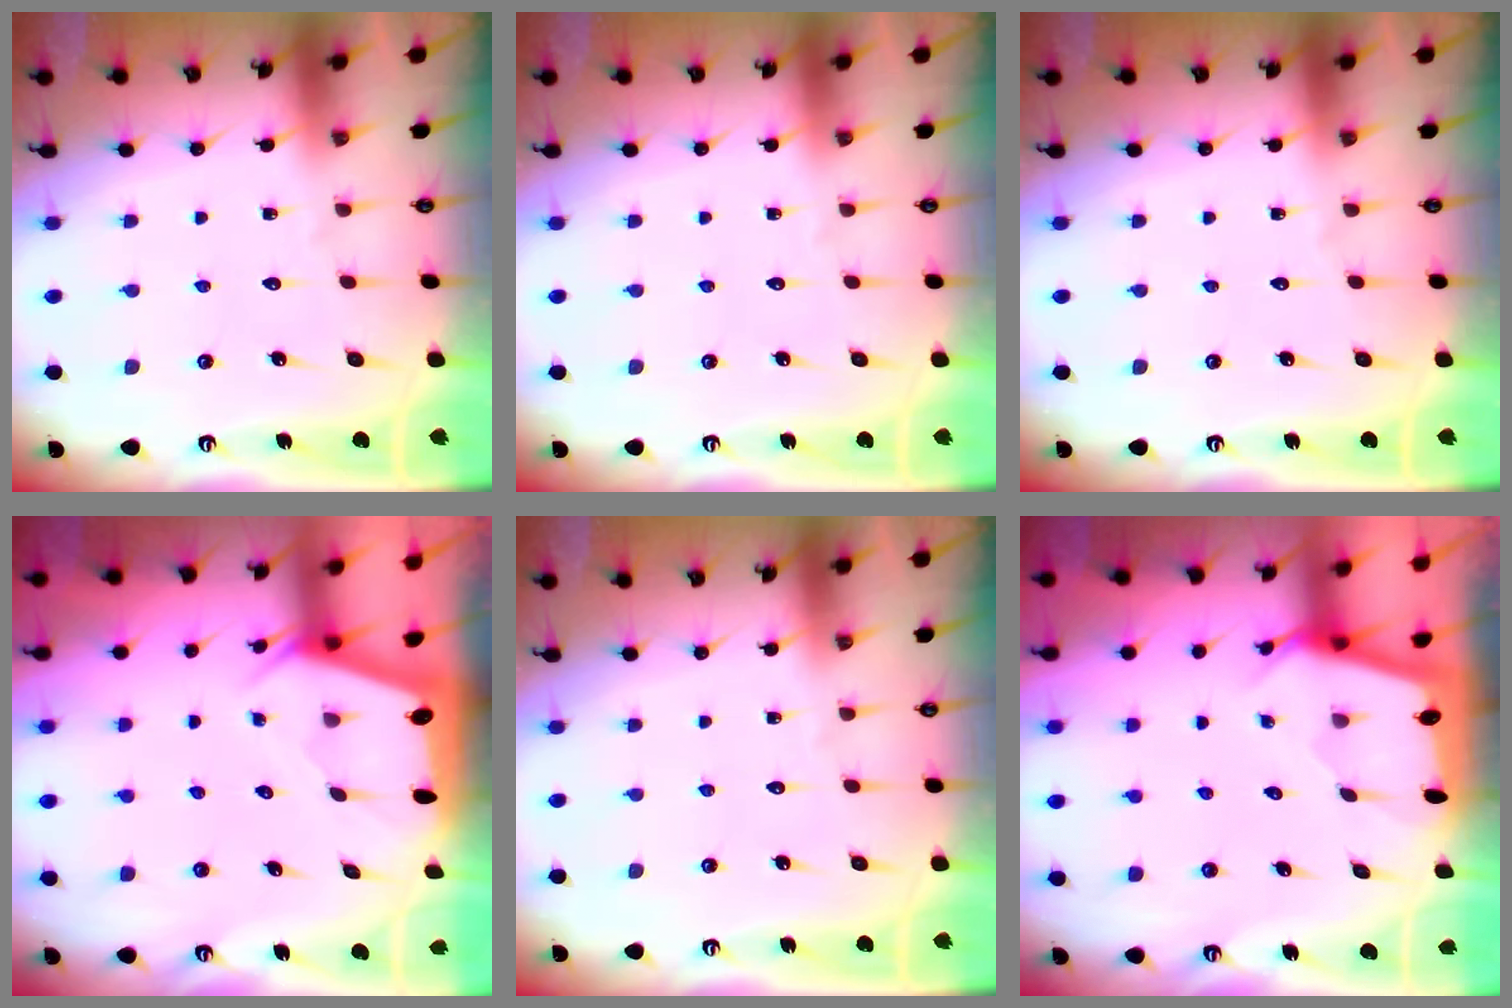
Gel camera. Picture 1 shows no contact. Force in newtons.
{"total": 0.0}
{"total": 0.0}
{"total": 2.0, "press": 1.9, "slide": 0.3}
{"total": 0.0}
{"total": 2.1, "press": 2.1, "slide": 0.1}